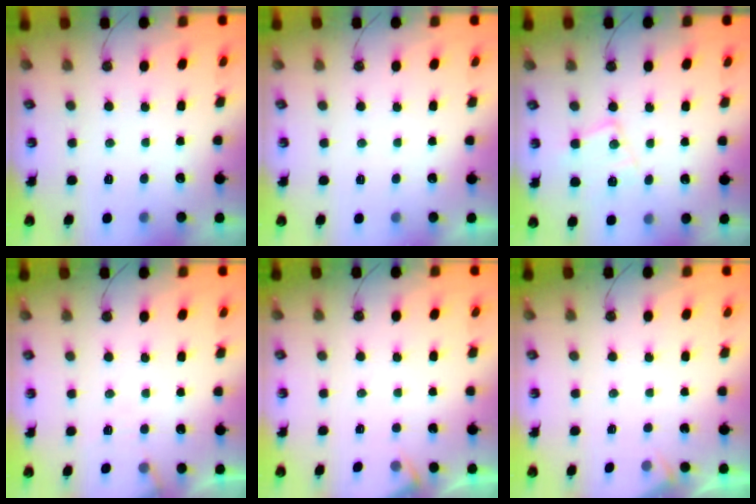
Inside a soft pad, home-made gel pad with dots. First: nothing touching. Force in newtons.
{"total": 2.2, "press": 2.2, "slide": 0.4}
{"total": 12.3, "press": 12.3, "slide": 0.7}
{"total": 4.2, "press": 4.1, "slide": 0.6}
{"total": 3.0, "press": 3.0, "slide": 0.4}
{"total": 2.5, "press": 2.5, "slide": 0.4}